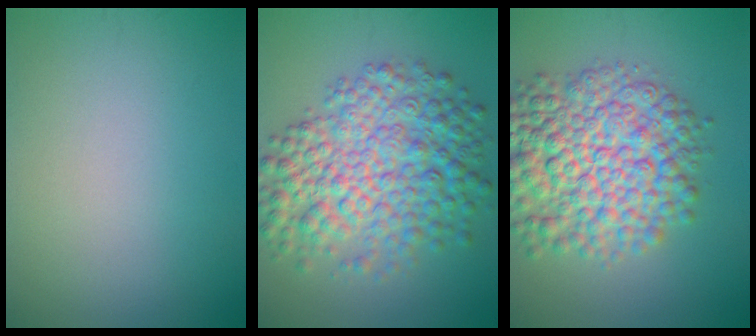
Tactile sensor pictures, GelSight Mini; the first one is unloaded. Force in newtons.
{"total": 8.7, "press": 8.7, "slide": 0.1}
{"total": 9.8, "press": 9.8, "slide": 0.2}